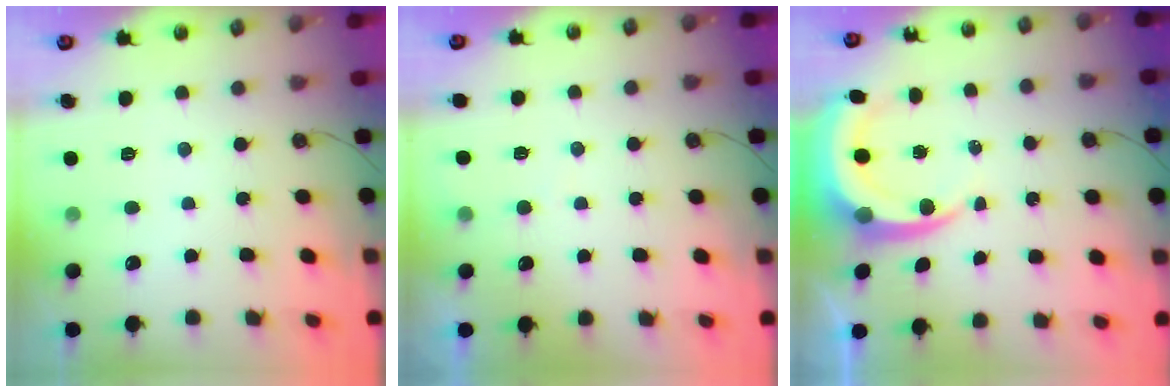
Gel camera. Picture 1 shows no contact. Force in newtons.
{"total": 2.6, "press": 2.6, "slide": 0.3}
{"total": 6.5, "press": 6.5, "slide": 0.8}